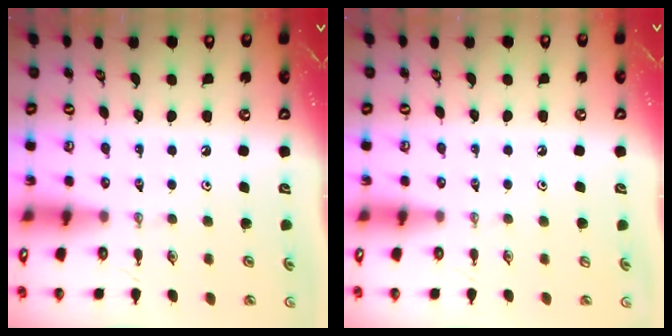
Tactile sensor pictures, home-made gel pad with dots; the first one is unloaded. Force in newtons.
{"total": 1.0, "press": 0.2, "slide": 1.0}